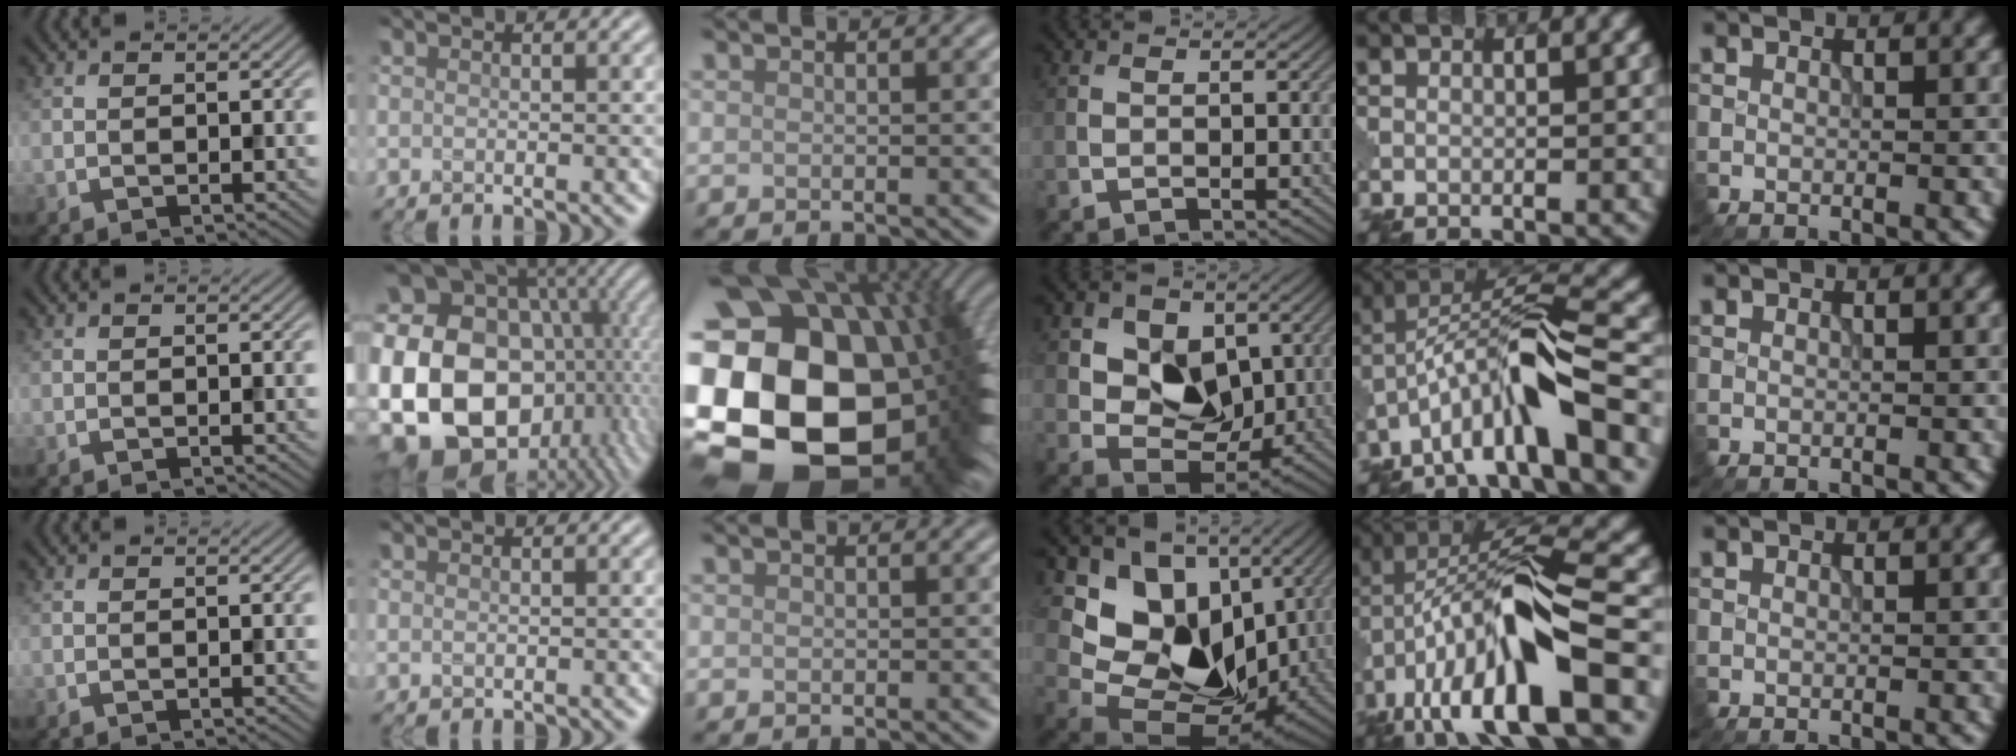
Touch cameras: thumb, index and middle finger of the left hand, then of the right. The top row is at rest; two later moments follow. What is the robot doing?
{"motion": "extract", "object": "pin"}